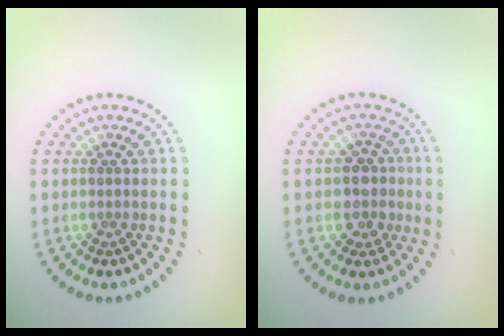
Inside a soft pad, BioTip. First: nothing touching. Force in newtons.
{"total": 2.4, "press": 2.1, "slide": 1.2}